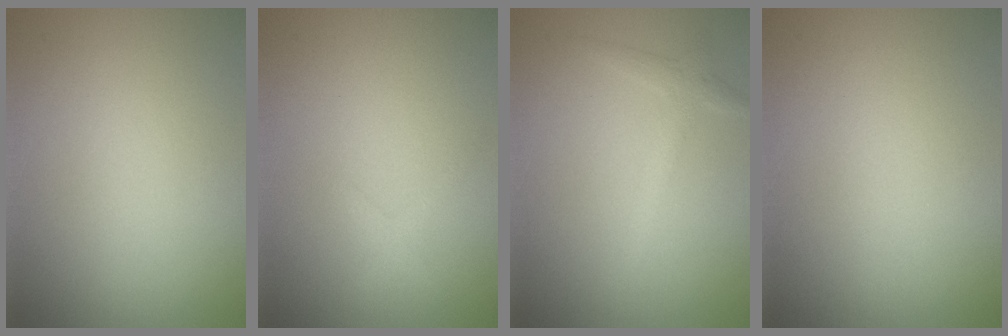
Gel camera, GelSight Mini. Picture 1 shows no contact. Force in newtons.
{"total": 1.1, "press": 1.1, "slide": 0.0}
{"total": 1.9, "press": 1.9, "slide": 0.1}
{"total": 0.0}